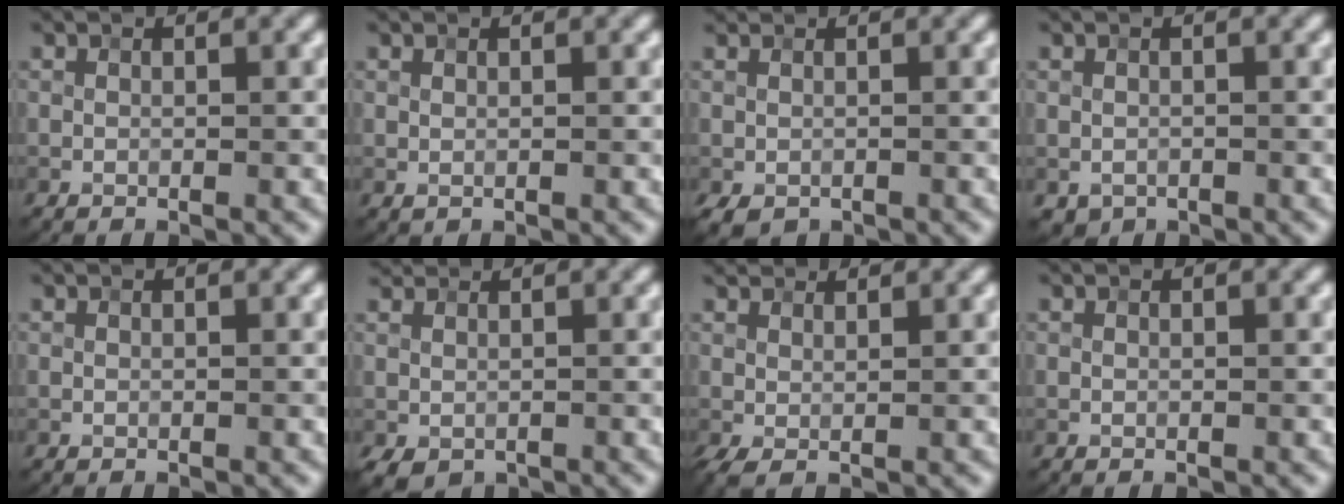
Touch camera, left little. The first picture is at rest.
{"total": 0.0}
{"total": 1.7, "force": [-0.4, 1.5, 0.7], "torque": [-0.014, -0.002, -0.010]}
{"total": 0.7, "force": [-0.3, 0.6, 0.1], "torque": [0.001, -0.004, -0.005]}
{"total": 0.0}
{"total": 2.4, "force": [0.3, 2.0, 1.3], "torque": [-0.023, 0.001, 0.006]}
{"total": 3.0, "force": [1.7, 1.5, 2.0], "torque": [-0.053, 0.010, 0.026]}
{"total": 0.0}